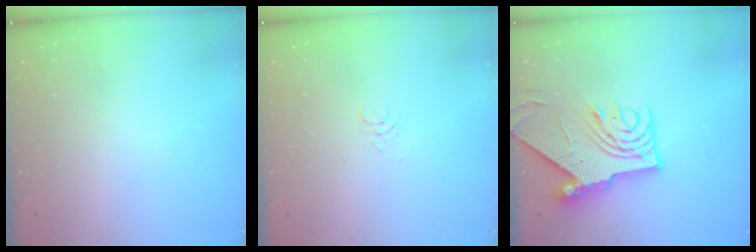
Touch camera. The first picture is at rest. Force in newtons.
{"total": 1.7, "press": 1.7, "slide": 0.2}
{"total": 14.4, "press": 14.4, "slide": 1.3}